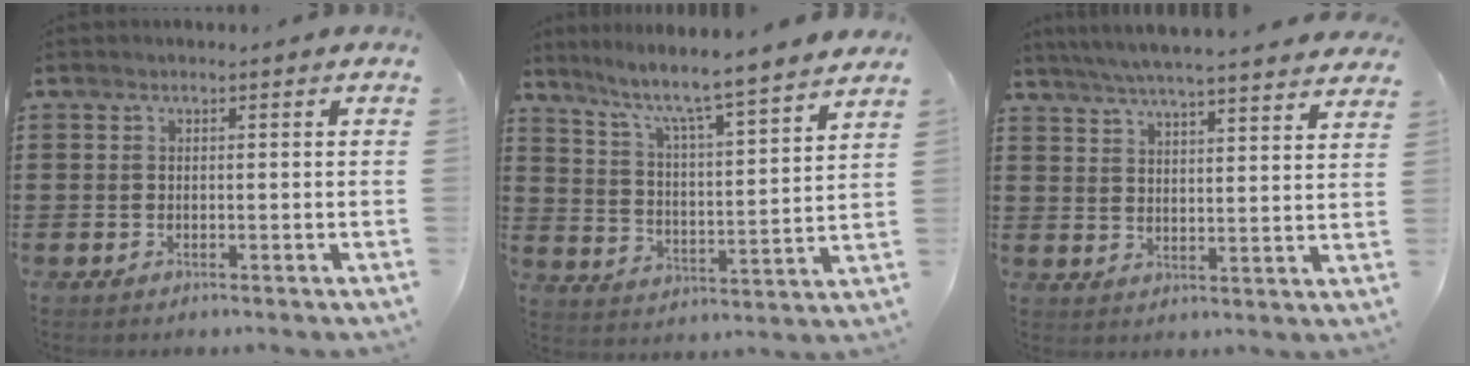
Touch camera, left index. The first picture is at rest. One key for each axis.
{"total": 6.2, "fx": 5.4, "fy": -0.9, "fz": 2.9, "tx": -0.080, "ty": -0.052, "tz": 0.082}
{"total": 5.6, "fx": 5.2, "fy": -0.4, "fz": 2.0, "tx": -0.057, "ty": -0.029, "tz": 0.091}